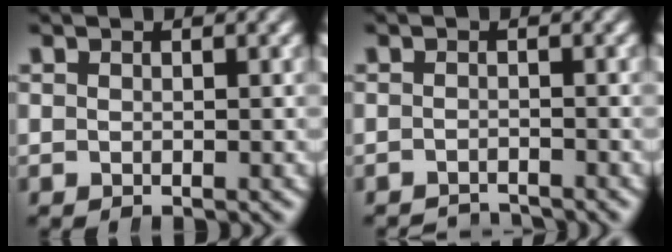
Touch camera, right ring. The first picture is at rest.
{"total": 3.3, "force": [-3.2, -0.1, -0.1], "torque": [0.010, -0.015, -0.050]}